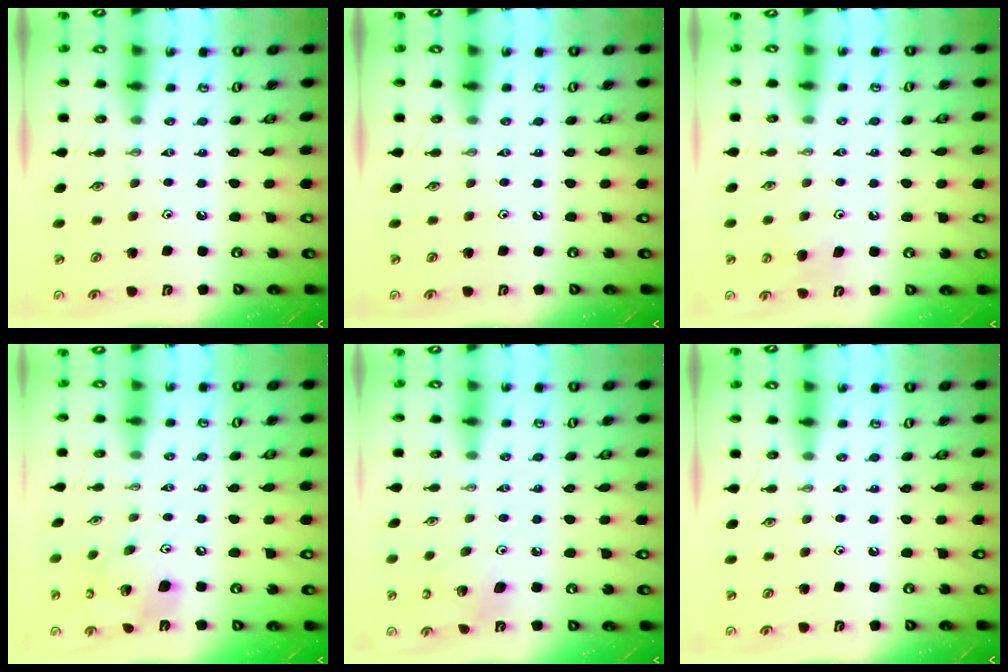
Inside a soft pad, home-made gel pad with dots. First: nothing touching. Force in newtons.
{"total": 0.0}
{"total": 6.7, "press": 6.7, "slide": 0.5}
{"total": 14.3, "press": 14.2, "slide": 1.7}
{"total": 5.5, "press": 5.5, "slide": 0.3}
{"total": 0.0}